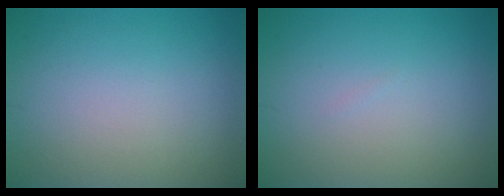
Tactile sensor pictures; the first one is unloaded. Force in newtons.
{"total": 0.0}